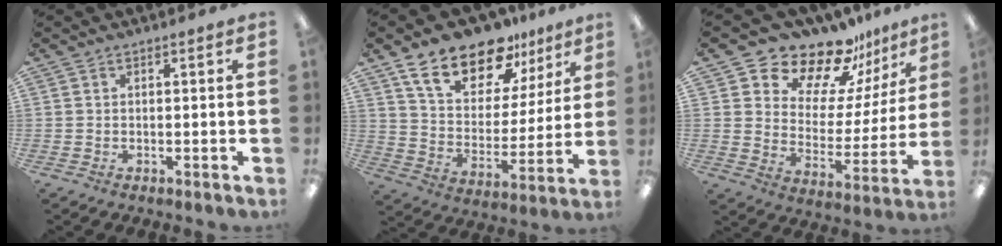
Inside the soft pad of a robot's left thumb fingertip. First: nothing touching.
{"total": 17.4, "force": [12.8, 8.4, 8.1], "torque": [-0.152, -0.073, 0.231]}
{"total": 14.5, "force": [12.9, 6.0, 2.7], "torque": [-0.057, -0.119, 0.232]}